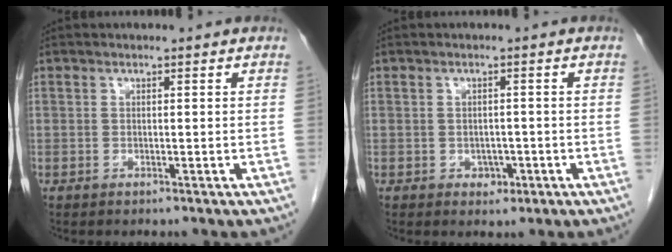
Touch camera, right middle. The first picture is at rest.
{"total": 1.9, "force": [-0.8, 1.4, 1.1], "torque": [-0.013, 0.003, -0.003]}